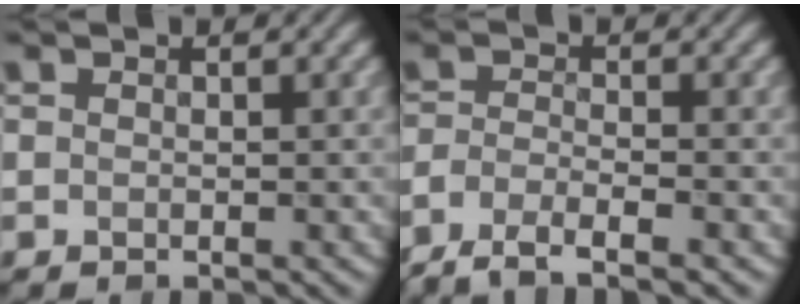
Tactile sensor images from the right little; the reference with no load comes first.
{"total": 4.2, "force": [-3.3, 0.6, 2.5], "torque": [-0.046, -0.002, -0.065]}